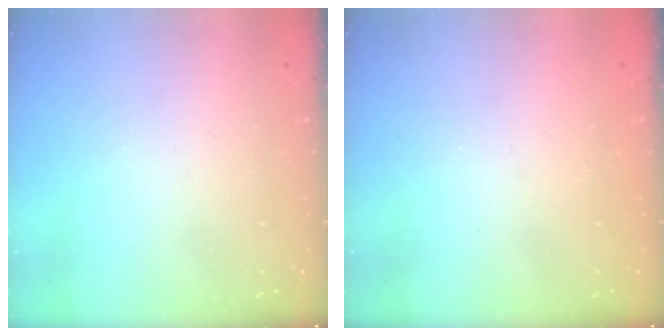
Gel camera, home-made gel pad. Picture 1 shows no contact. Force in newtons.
{"total": 0.9, "press": 0.9, "slide": 0.2}